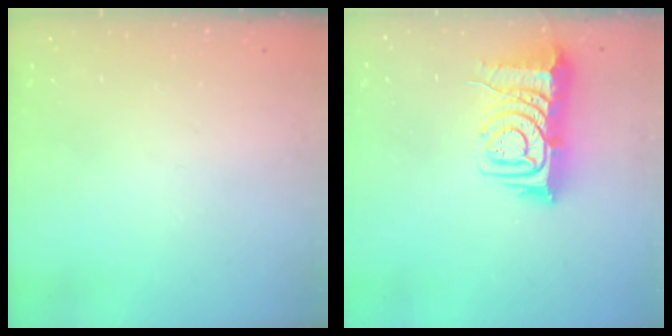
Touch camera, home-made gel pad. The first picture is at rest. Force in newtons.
{"total": 9.5, "press": 9.4, "slide": 1.2}